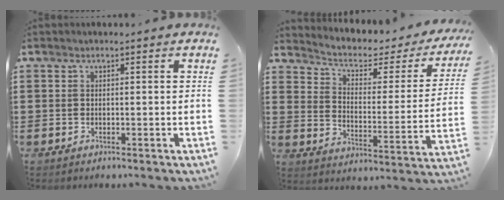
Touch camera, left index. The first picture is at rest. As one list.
[{"total": 3.4, "force": [2.2, 1.6, 2.1], "torque": [-0.056, -0.016, 0.027]}]